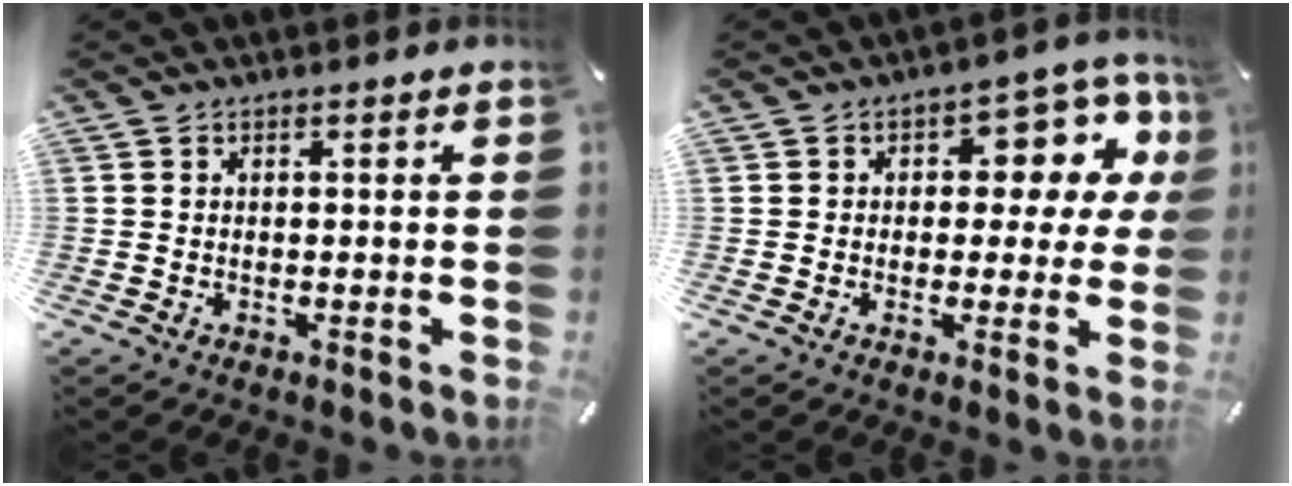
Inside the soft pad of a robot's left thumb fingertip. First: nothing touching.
{"total": 10.6, "force": [3.0, 6.5, 7.8], "torque": [-0.090, -0.020, 0.047]}